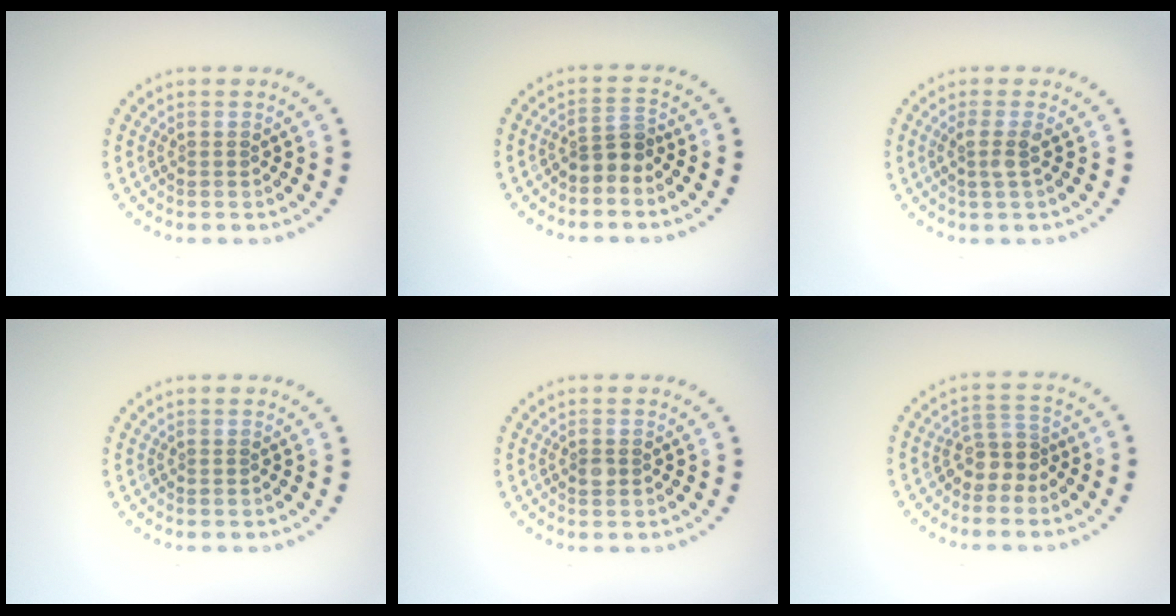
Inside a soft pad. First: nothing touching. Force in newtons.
{"total": 2.3, "press": 1.8, "slide": 1.5}
{"total": 1.6, "press": 1.2, "slide": 1.0}
{"total": 0.0}
{"total": 0.9, "press": 0.9, "slide": 0.1}
{"total": 2.5, "press": 2.0, "slide": 1.5}